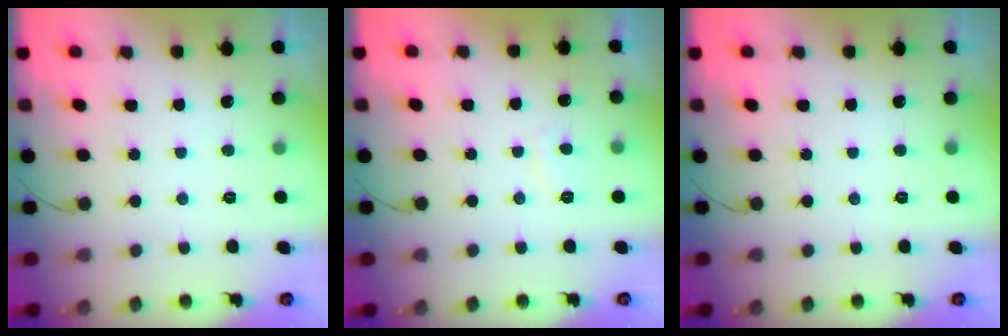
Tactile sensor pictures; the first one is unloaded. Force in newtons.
{"total": 1.5, "press": 1.3, "slide": 0.6}
{"total": 0.0}